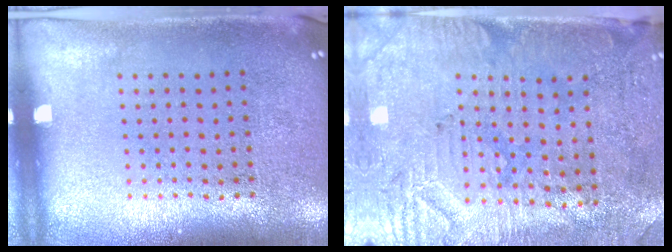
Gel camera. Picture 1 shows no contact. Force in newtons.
{"total": 3.1, "press": 2.7, "slide": 1.5}